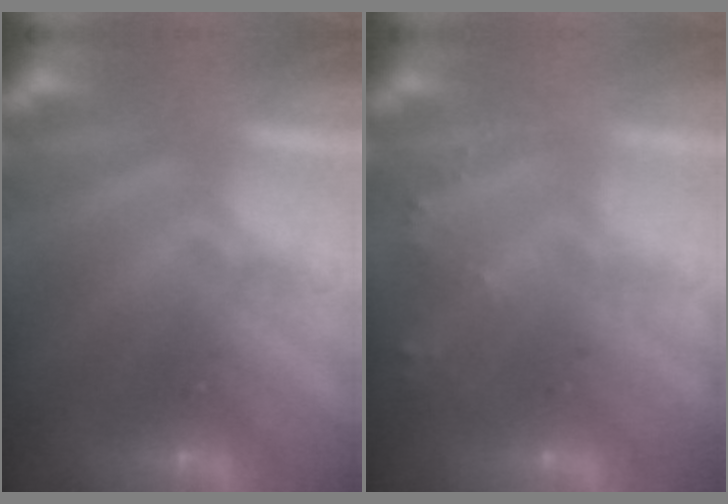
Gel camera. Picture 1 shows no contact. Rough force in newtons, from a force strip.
{"total": 2.3}